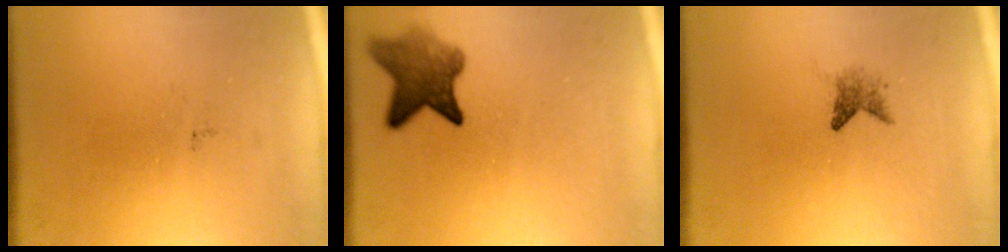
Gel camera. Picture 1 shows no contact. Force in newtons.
{"total": 6.2}
{"total": 1.6}